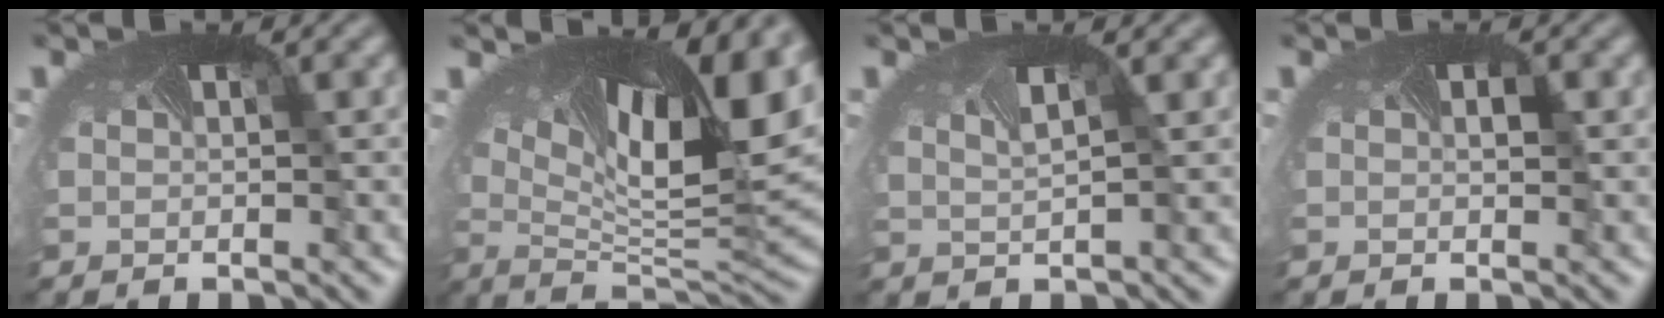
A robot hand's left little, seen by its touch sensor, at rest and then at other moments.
{"total": 15.0, "force": [5.7, 6.3, 12.4], "torque": [-0.212, 0.010, 0.100]}
{"total": 1.3, "force": [0.8, 0.6, 0.8], "torque": [-0.022, 0.013, 0.010]}
{"total": 0.6, "force": [0.0, 0.3, 0.6], "torque": [-0.010, -0.002, 0.002]}